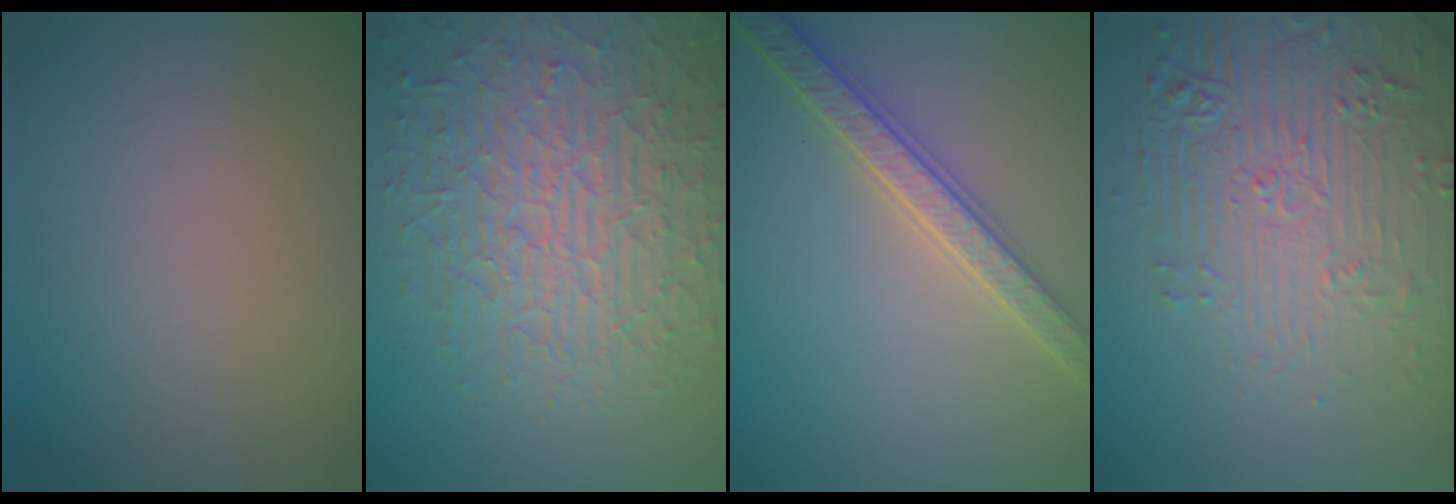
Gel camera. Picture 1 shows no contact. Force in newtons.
{"total": 8.9, "press": 6.2, "slide": 6.3}
{"total": 4.0, "press": 3.9, "slide": 0.9}
{"total": 4.8, "press": 4.4, "slide": 1.9}